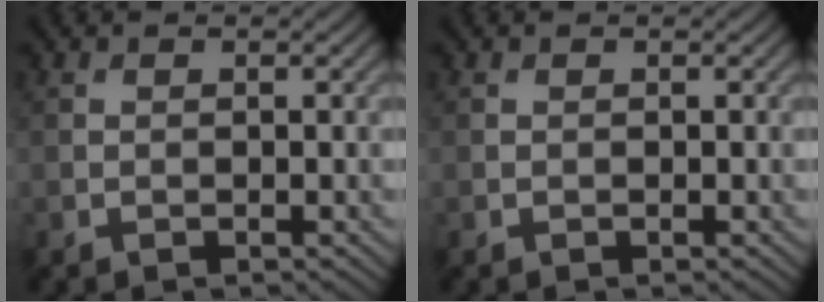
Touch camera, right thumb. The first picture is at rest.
{"total": 0.0}